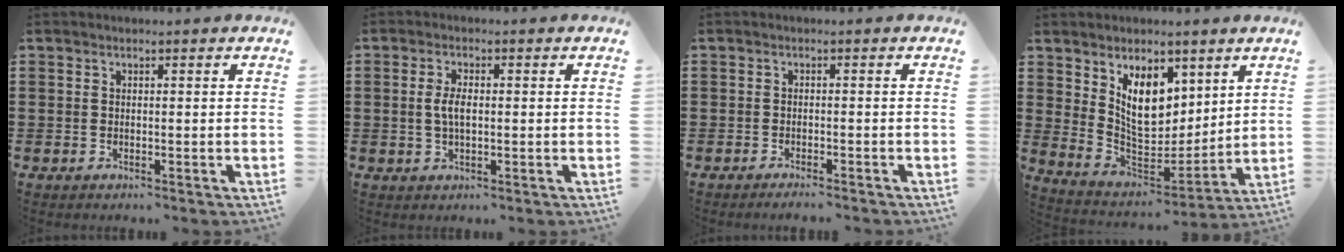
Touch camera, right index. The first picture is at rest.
{"total": 3.3, "force": [0.1, 1.4, 3.0], "torque": [-0.068, 0.001, -0.003]}
{"total": 1.2, "force": [-1.2, -0.1, 0.2], "torque": [-0.006, 0.001, -0.023]}
{"total": 9.8, "force": [4.8, 6.1, 6.0], "torque": [-0.114, -0.015, 0.092]}